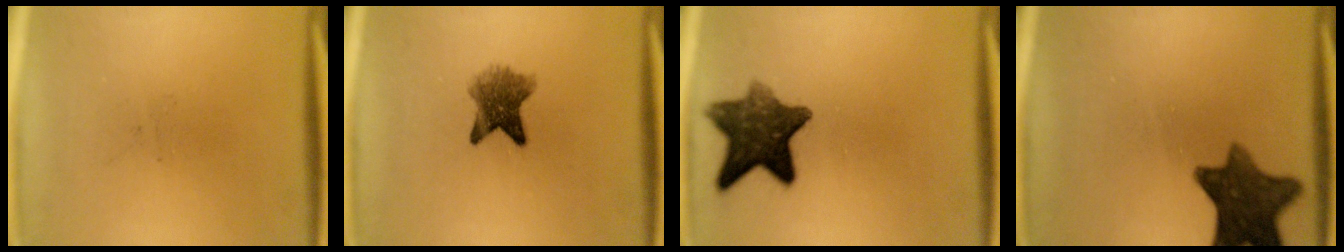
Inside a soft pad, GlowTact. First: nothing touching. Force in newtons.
{"total": 6.0}
{"total": 10.3}
{"total": 10.9}